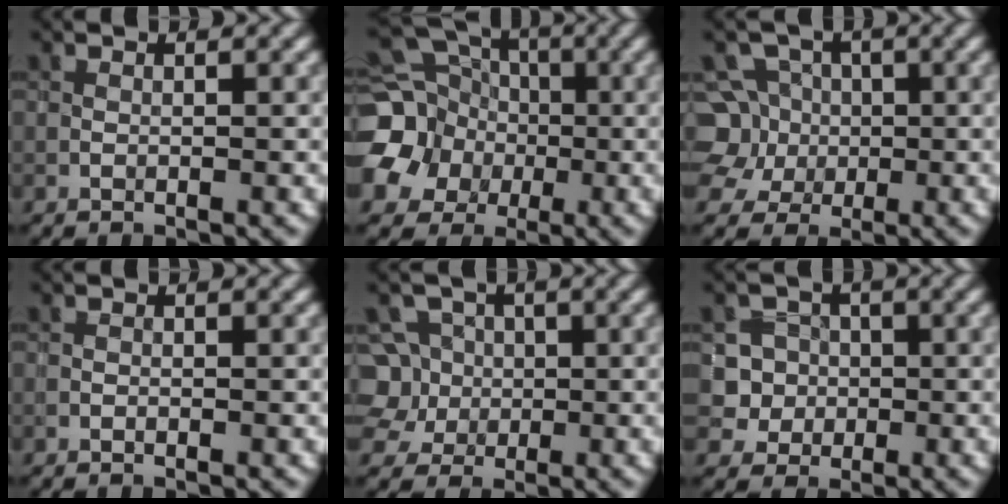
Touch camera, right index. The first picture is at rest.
{"total": 14.4, "force": [-2.1, 13.0, 5.7], "torque": [-0.159, 0.000, -0.064]}
{"total": 8.9, "force": [0.4, 8.2, 3.4], "torque": [-0.075, 0.030, -0.024]}
{"total": 0.0}
{"total": 6.5, "force": [0.4, 6.1, 2.4], "torque": [-0.043, 0.034, -0.014]}
{"total": 4.5, "force": [-0.5, 4.3, 0.9], "torque": [0.004, 0.018, -0.019]}